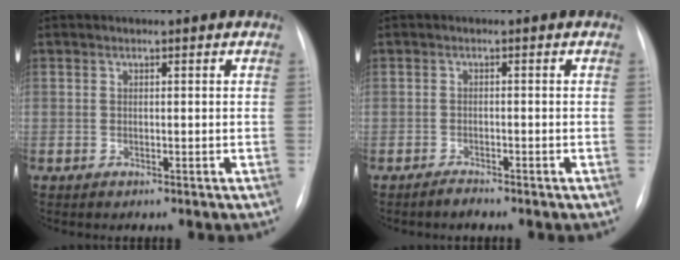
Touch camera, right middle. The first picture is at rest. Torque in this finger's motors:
{"motor_torque": [0.20, -0.21, -0.01, 0.02]}